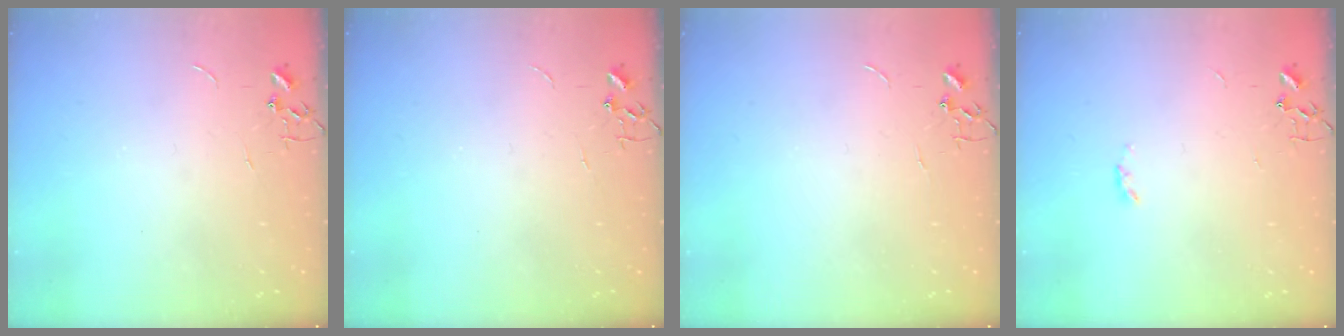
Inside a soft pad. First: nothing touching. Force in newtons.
{"total": 0.0}
{"total": 0.0}
{"total": 2.5, "press": 2.4, "slide": 0.4}